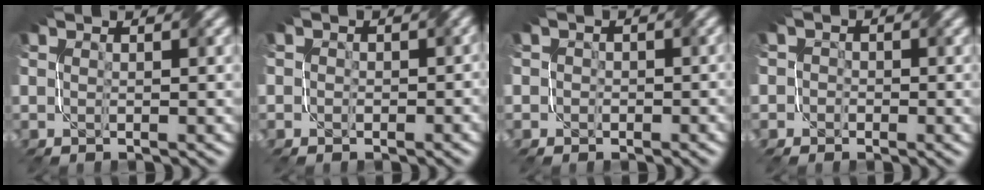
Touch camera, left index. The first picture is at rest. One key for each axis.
{"total": 2.2, "fx": 0.1, "fy": 2.1, "fz": 0.8, "tx": 0.003, "ty": 0.004, "tz": -0.014}
{"total": 2.1, "fx": 0.1, "fy": 2.0, "fz": 0.5, "tx": 0.005, "ty": 0.004, "tz": -0.012}
{"total": 2.9, "fx": 0.0, "fy": 2.9, "fz": 0.7, "tx": 0.009, "ty": 0.014, "tz": -0.031}